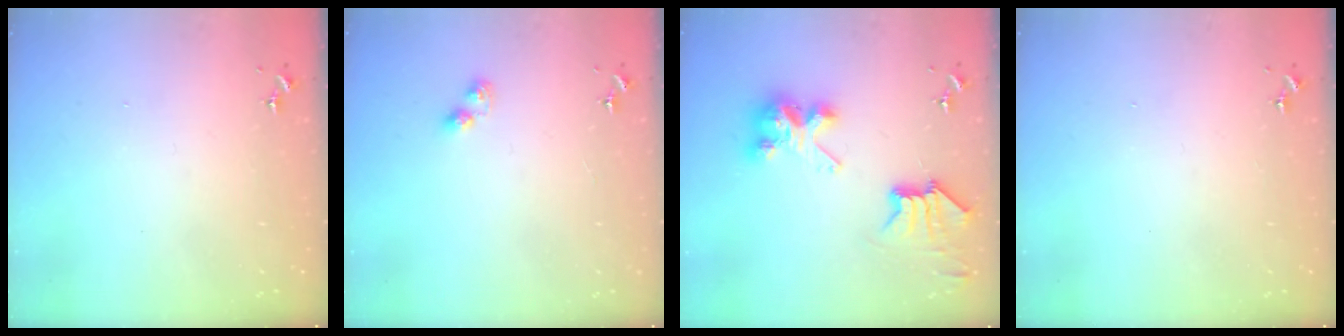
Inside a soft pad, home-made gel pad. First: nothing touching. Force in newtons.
{"total": 2.6, "press": 2.5, "slide": 0.4}
{"total": 9.2, "press": 9.2, "slide": 0.7}
{"total": 0.0}